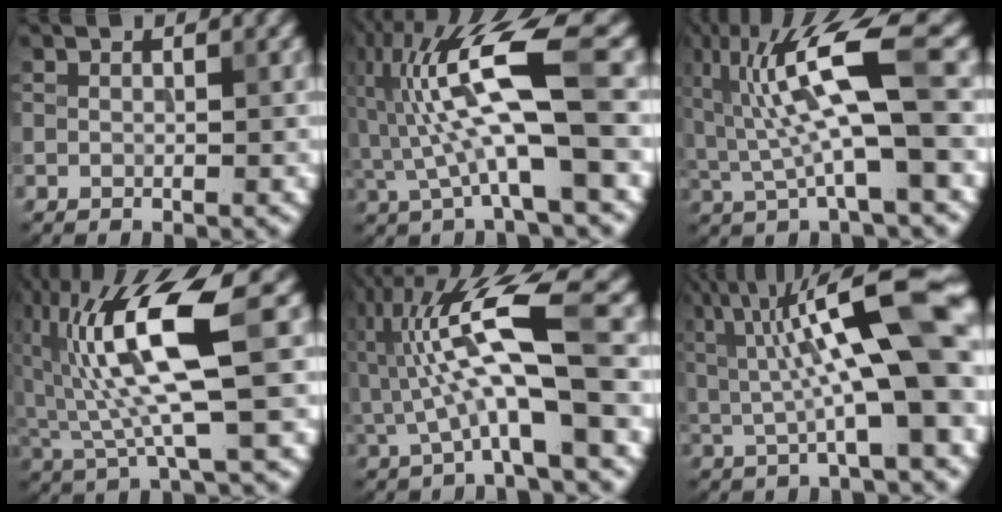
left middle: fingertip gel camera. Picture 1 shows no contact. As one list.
[{"total": 10.3, "force": [0.1, 2.1, 10.1], "torque": [-0.199, 0.021, 0.000]}, {"total": 9.1, "force": [1.4, 1.7, 8.8], "torque": [-0.165, 0.002, 0.029]}, {"total": 9.8, "force": [1.6, 2.1, 9.5], "torque": [-0.188, 0.001, 0.038]}, {"total": 9.2, "force": [0.7, 2.0, 9.0], "torque": [-0.174, 0.009, 0.014]}, {"total": 12.9, "force": [2.2, 3.2, 12.3], "torque": [-0.186, 0.013, 0.033]}]